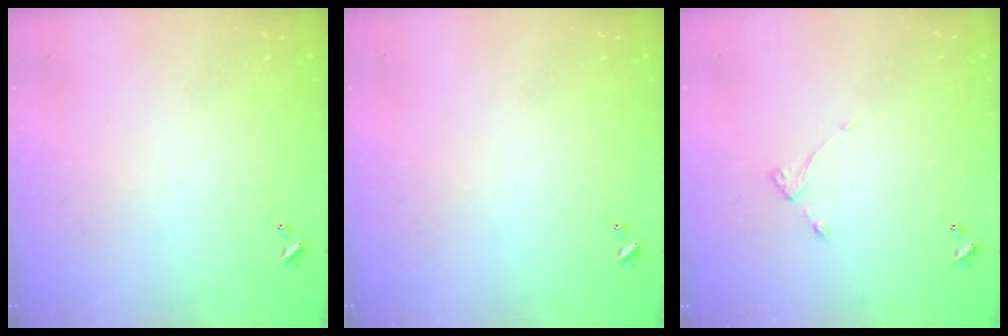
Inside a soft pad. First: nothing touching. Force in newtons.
{"total": 0.0}
{"total": 2.6, "press": 2.6, "slide": 0.5}